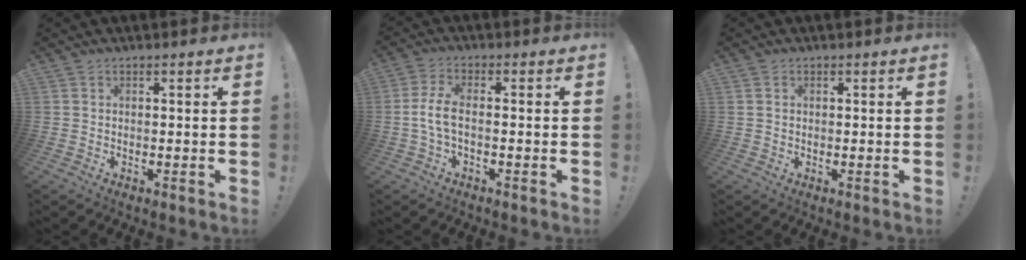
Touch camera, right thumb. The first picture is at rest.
{"total": 6.0, "force": [-1.1, 2.2, 5.5], "torque": [-0.120, -0.005, -0.023]}
{"total": 0.9, "force": [0.3, 0.8, 0.2], "torque": [-0.012, 0.006, 0.008]}